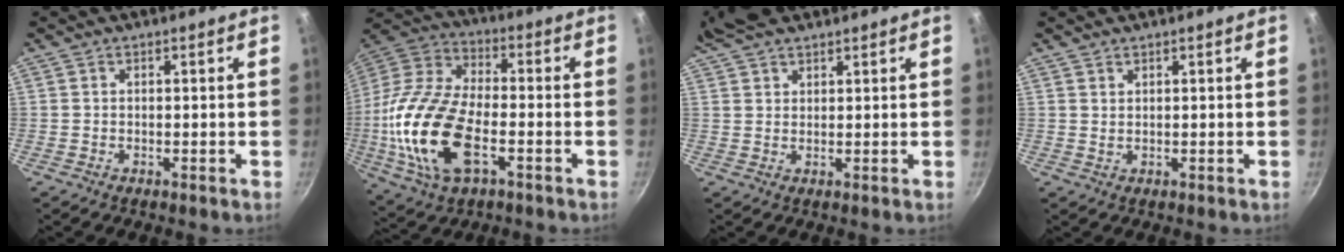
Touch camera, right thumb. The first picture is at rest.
{"total": 21.9, "force": [-4.9, 11.5, 18.0], "torque": [-0.365, 0.024, -0.101]}
{"total": 6.7, "force": [5.0, 3.1, 3.2], "torque": [-0.049, 0.003, 0.089]}
{"total": 1.0, "force": [0.9, 0.3, 0.3], "torque": [-0.002, -0.012, 0.015]}